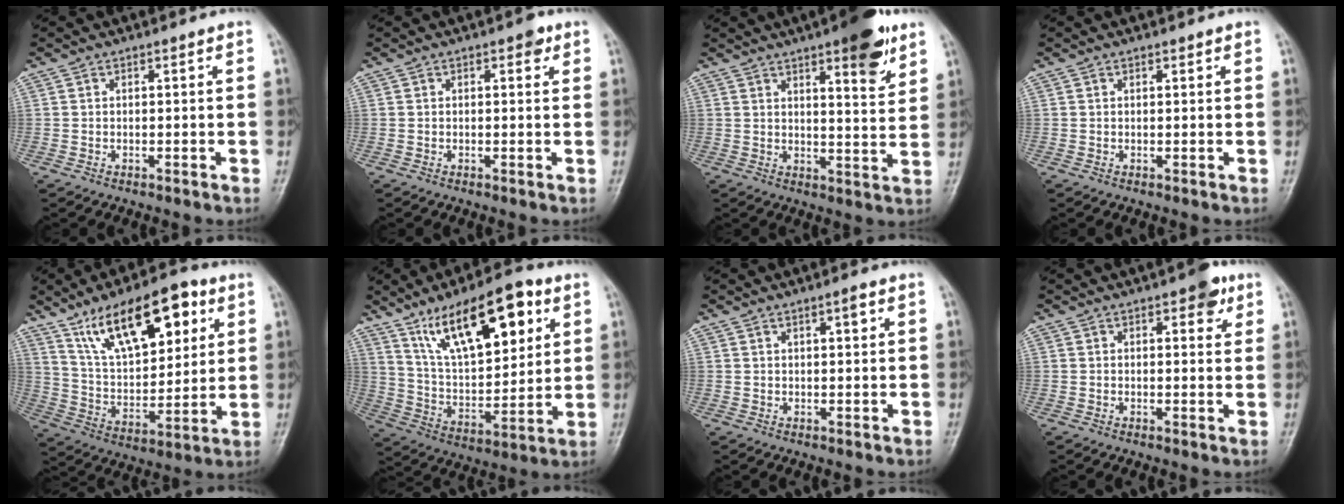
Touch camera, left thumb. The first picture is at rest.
{"total": 1.9, "force": [1.0, 1.1, 1.3], "torque": [-0.006, 0.000, 0.010]}
{"total": 11.1, "force": [6.6, 2.9, 8.5], "torque": [-0.096, -0.034, 0.087]}
{"total": 0.5, "force": [0.4, 0.3, 0.2], "torque": [-0.003, -0.003, 0.006]}
{"total": 20.0, "force": [10.4, 9.2, 14.4], "torque": [-0.183, -0.033, 0.185]}
{"total": 20.5, "force": [10.5, 8.6, 15.3], "torque": [-0.201, -0.036, 0.186]}
{"total": 2.0, "force": [1.0, 0.5, 1.6], "torque": [-0.021, -0.003, 0.016]}
{"total": 4.5, "force": [2.4, 2.1, 3.2], "torque": [-0.022, -0.006, 0.023]}